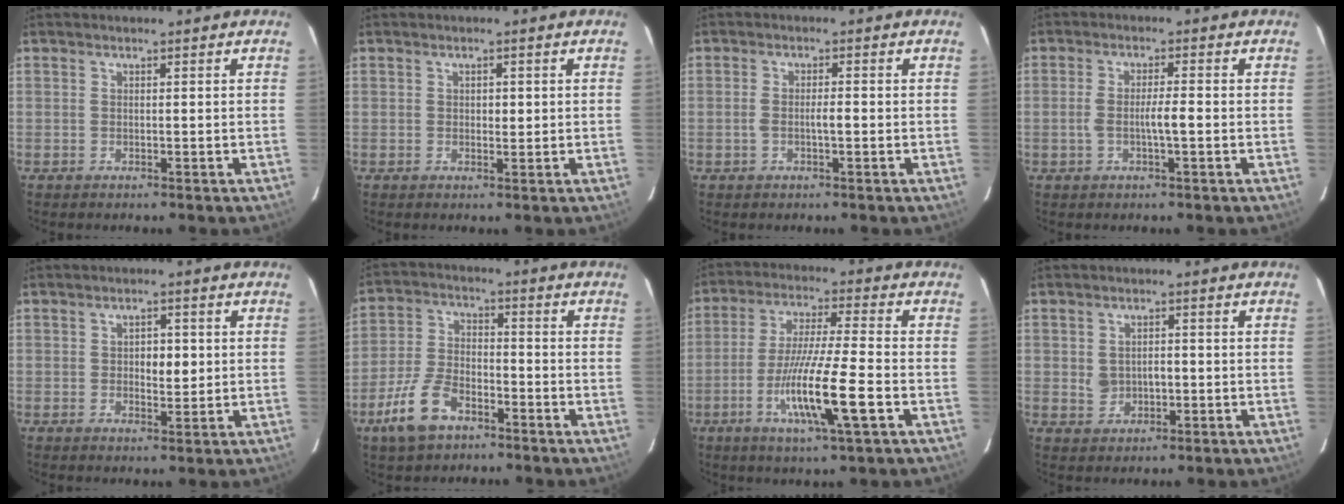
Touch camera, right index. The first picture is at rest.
{"total": 1.6, "force": [0.3, 0.8, 1.3], "torque": [-0.018, 0.001, 0.004]}
{"total": 2.3, "force": [-0.5, 0.4, 2.2], "torque": [-0.042, 0.004, -0.009]}
{"total": 3.6, "force": [-0.7, 0.3, 3.5], "torque": [-0.064, 0.001, -0.012]}
{"total": 3.6, "force": [0.3, 1.8, 3.1], "torque": [-0.044, 0.002, 0.008]}
{"total": 9.4, "force": [-5.7, 4.8, 5.7], "torque": [-0.136, 0.004, -0.107]}
{"total": 13.0, "force": [-4.4, 0.1, 12.2], "torque": [-0.232, -0.018, -0.082]}
{"total": 3.5, "force": [-0.2, 2.6, 2.2], "torque": [-0.036, 0.006, 0.007]}